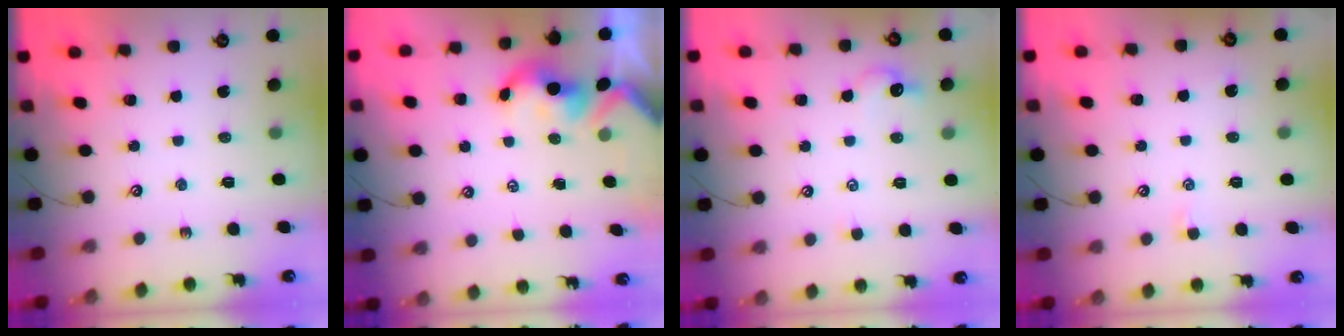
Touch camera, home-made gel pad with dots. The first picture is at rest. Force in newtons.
{"total": 1.2, "press": 1.2, "slide": 0.1}
{"total": 1.2, "press": 1.0, "slide": 0.7}
{"total": 1.8, "press": 1.7, "slide": 0.3}